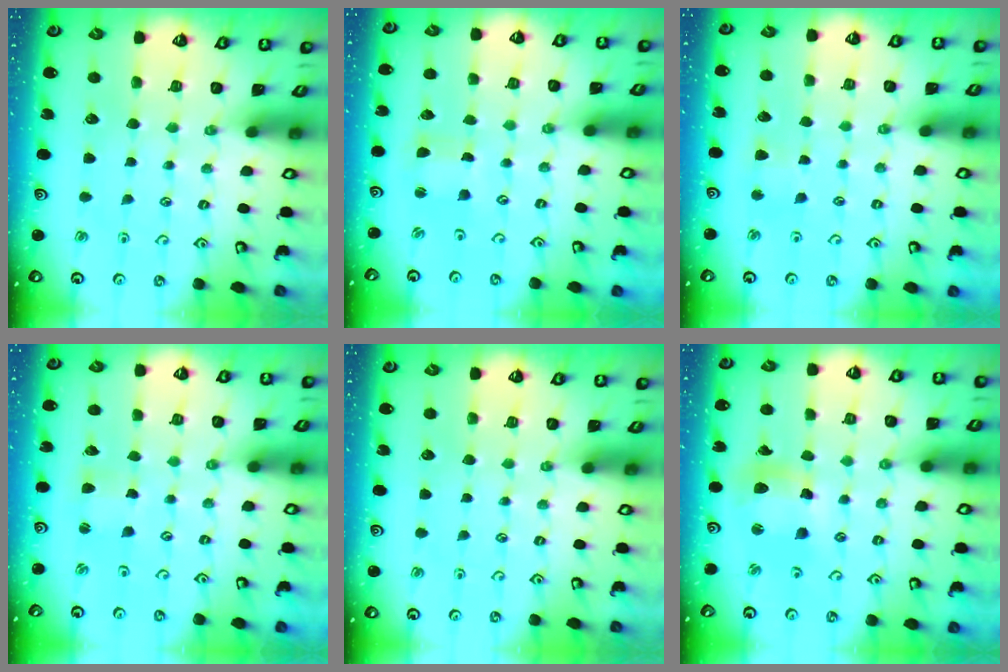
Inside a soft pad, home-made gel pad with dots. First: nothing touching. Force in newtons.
{"total": 0.8, "press": 0.8, "slide": 0.2}
{"total": 2.5, "press": 2.5, "slide": 0.5}
{"total": 2.9, "press": 2.8, "slide": 0.4}
{"total": 0.0}
{"total": 10.5, "press": 10.4, "slide": 1.3}